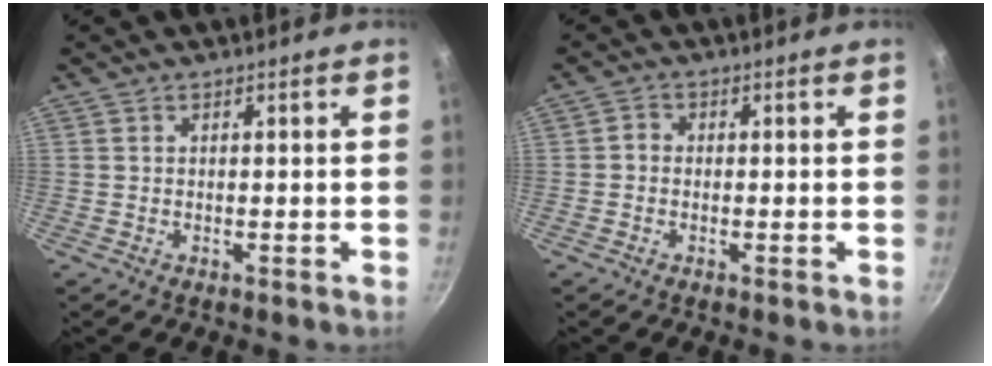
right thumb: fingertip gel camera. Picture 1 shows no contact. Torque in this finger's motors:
{"motor_torque": [-0.31, -0.01, 0.19, -0.12, -0.01]}